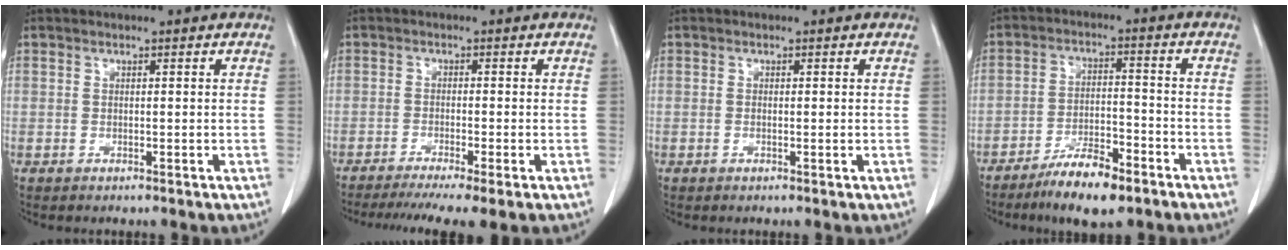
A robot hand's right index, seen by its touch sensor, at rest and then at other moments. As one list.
[{"total": 8.9, "force": [-6.7, 0.3, 5.9], "torque": [-0.081, -0.016, -0.105]}, {"total": 0.7, "force": [-0.1, 0.1, 0.7], "torque": [-0.013, -0.001, -0.002]}, {"total": 8.8, "force": [-6.2, 2.2, 5.8], "torque": [-0.102, -0.005, -0.106]}]